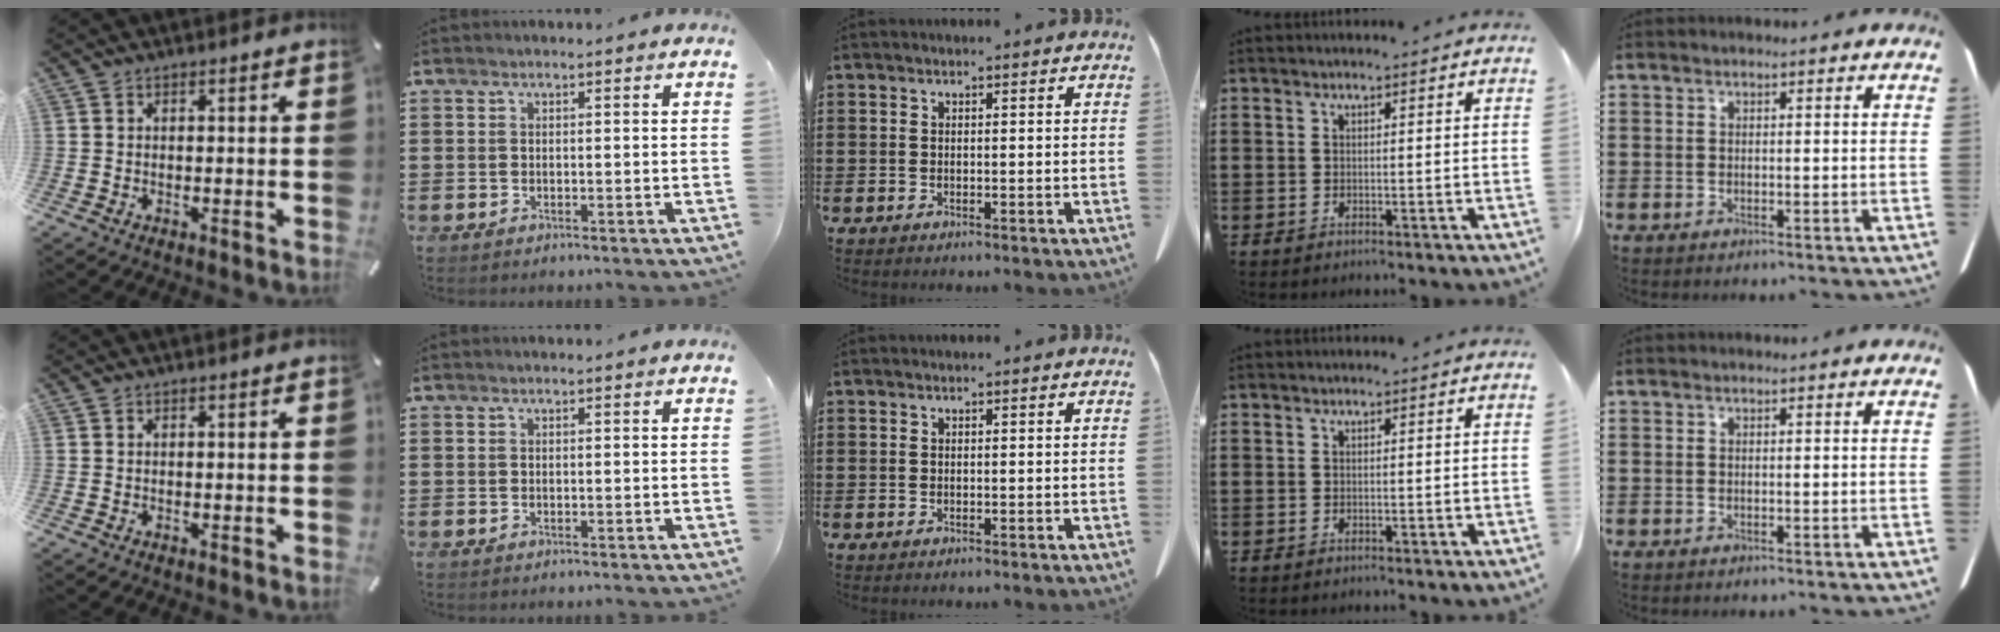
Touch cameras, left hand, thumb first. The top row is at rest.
{}